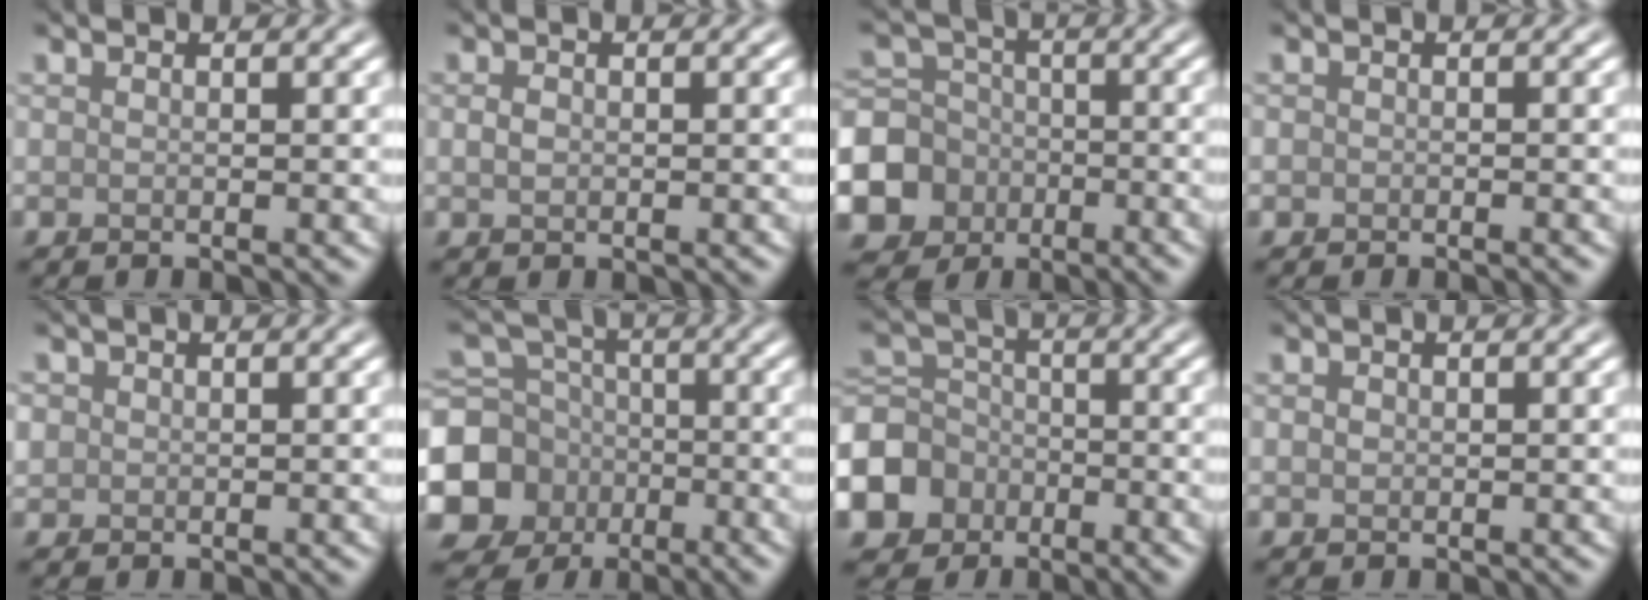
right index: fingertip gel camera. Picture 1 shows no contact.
{"total": 1.1, "force": [0.0, 0.8, 0.7], "torque": [-0.016, 0.000, -0.001]}
{"total": 11.0, "force": [-4.5, 9.7, 2.7], "torque": [-0.074, -0.035, -0.101]}
{"total": 0.8, "force": [-0.5, 0.5, 0.5], "torque": [-0.004, -0.005, -0.006]}
{"total": 1.4, "force": [0.2, 1.4, 0.3], "torque": [0.001, -0.001, 0.003]}
{"total": 10.5, "force": [-3.6, 9.3, 3.3], "torque": [-0.086, -0.027, -0.094]}
{"total": 8.2, "force": [-4.4, 6.5, 2.4], "torque": [-0.057, -0.014, -0.103]}
{"total": 0.7, "force": [0.0, 0.6, 0.3], "torque": [-0.005, -0.002, -0.001]}